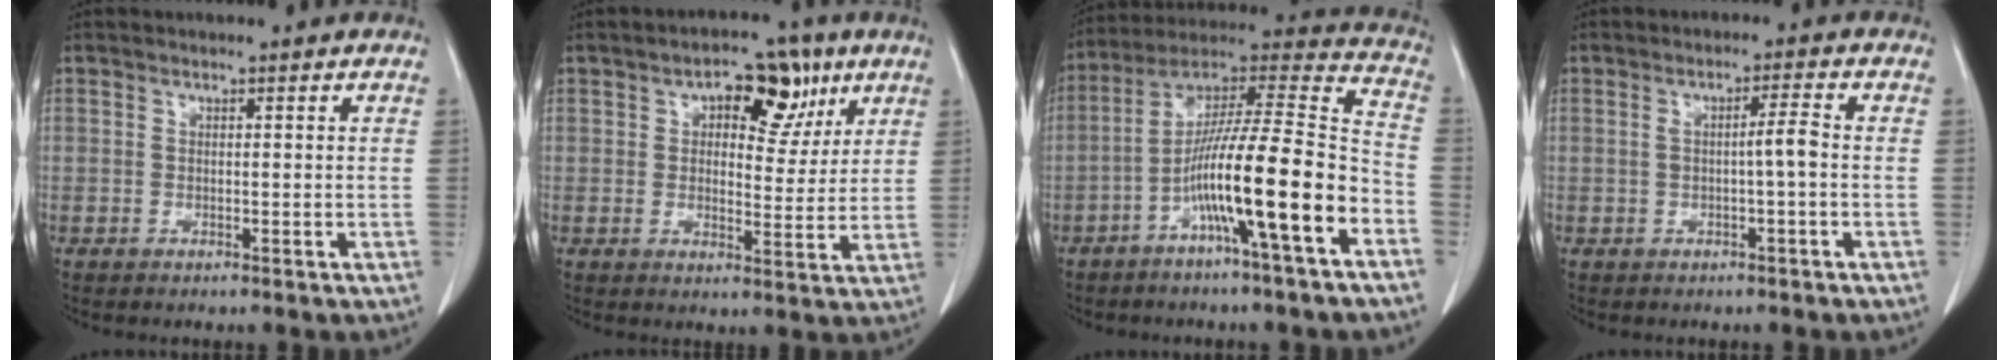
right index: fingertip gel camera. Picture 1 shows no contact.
{"total": 10.4, "force": [4.8, 5.6, 7.3], "torque": [-0.101, 0.024, 0.073]}
{"total": 19.2, "force": [-7.3, 0.8, 17.7], "torque": [-0.304, 0.007, -0.128]}
{"total": 3.5, "force": [-0.4, 0.4, 3.5], "torque": [-0.066, 0.009, -0.002]}